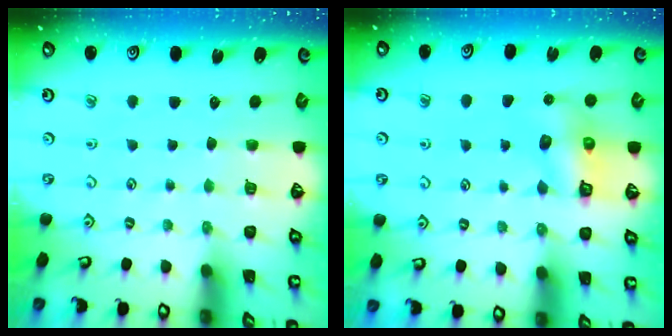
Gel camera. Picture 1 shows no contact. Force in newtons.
{"total": 6.4, "press": 6.3, "slide": 0.8}